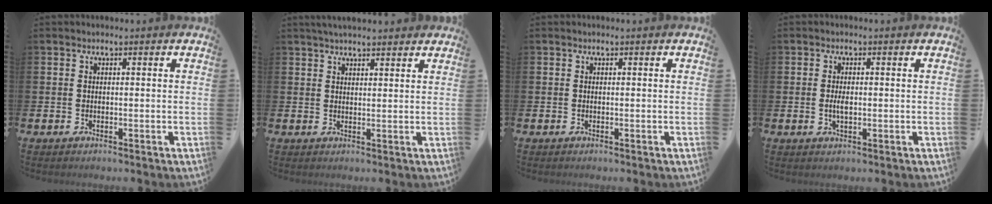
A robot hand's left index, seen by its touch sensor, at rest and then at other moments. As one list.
[{"total": 2.9, "force": [2.7, 0.4, 0.8], "torque": [-0.020, -0.004, 0.050]}, {"total": 0.0}, {"total": 1.9, "force": [-0.1, 0.9, 1.7], "torque": [-0.031, 0.001, -0.002]}]